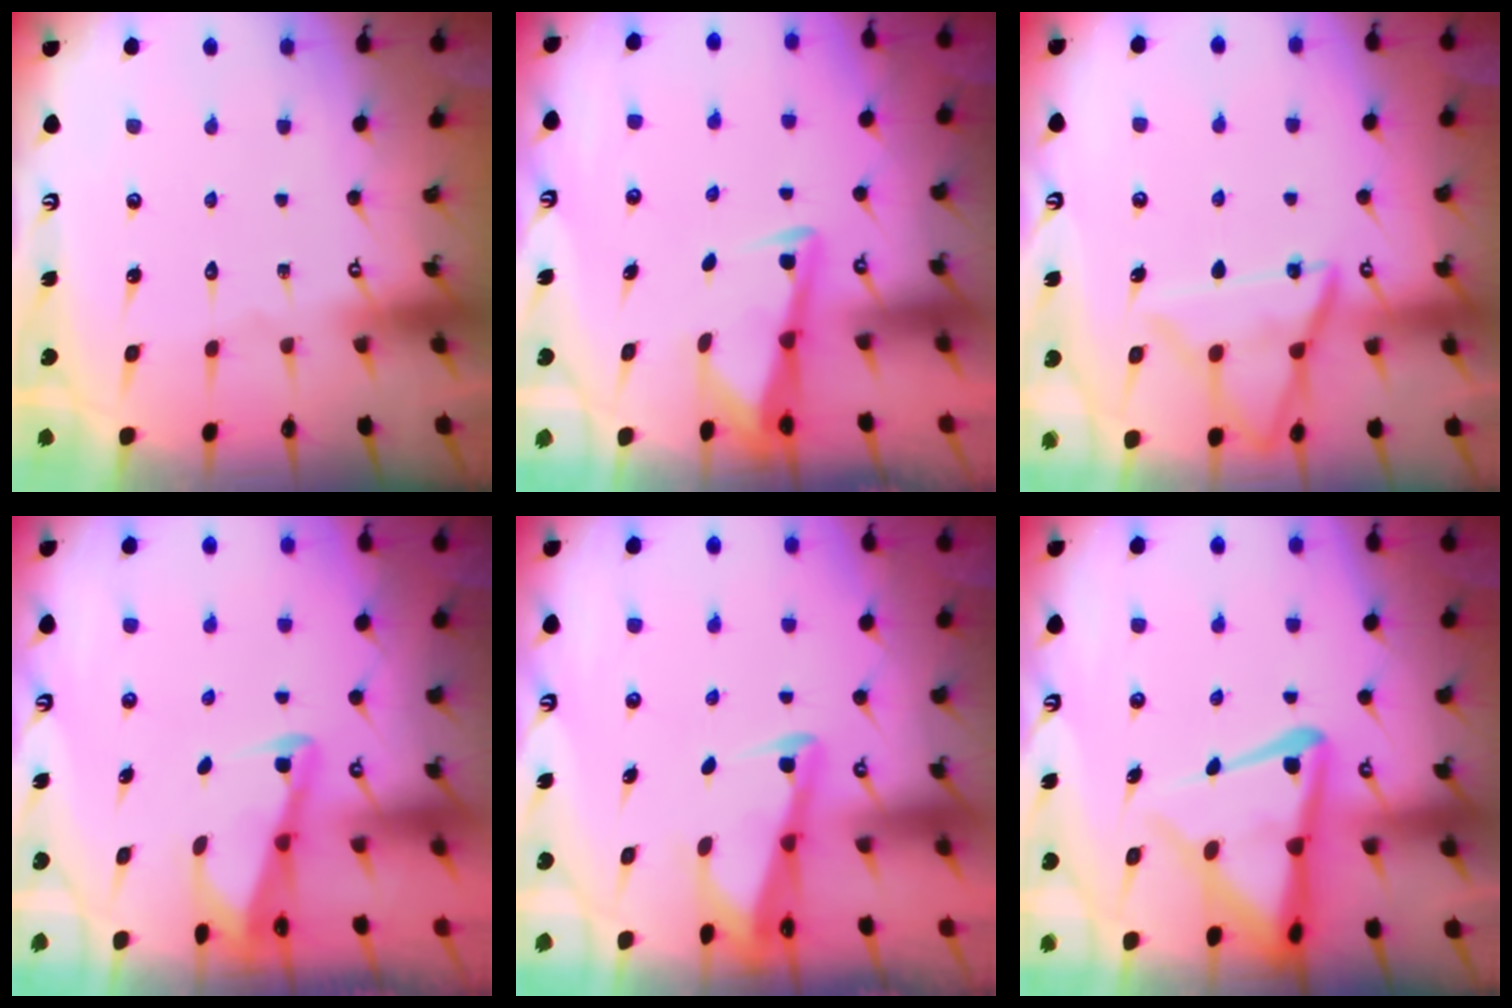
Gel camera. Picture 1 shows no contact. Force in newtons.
{"total": 3.1, "press": 3.1, "slide": 0.4}
{"total": 13.9, "press": 13.8, "slide": 1.4}
{"total": 3.1, "press": 3.0, "slide": 0.4}
{"total": 2.7, "press": 2.7, "slide": 0.2}
{"total": 11.1, "press": 11.0, "slide": 1.3}